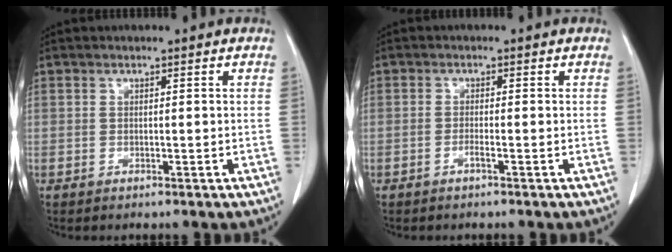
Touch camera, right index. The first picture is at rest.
{"total": 1.0, "force": [-0.7, -0.1, 0.8], "torque": [-0.017, 0.001, -0.012]}